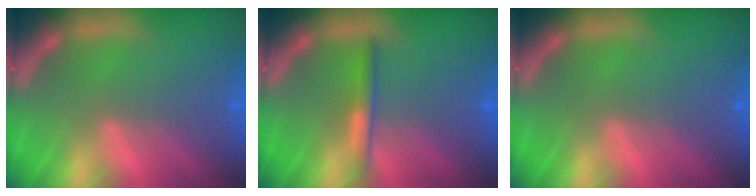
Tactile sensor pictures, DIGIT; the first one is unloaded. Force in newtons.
{"total": 1.9}
{"total": 0.0}